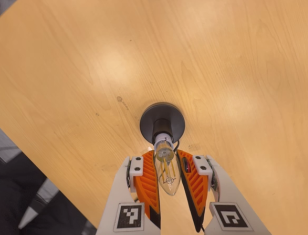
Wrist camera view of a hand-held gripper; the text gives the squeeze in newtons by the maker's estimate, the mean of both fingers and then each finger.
{"total": 12.8, "left": 12.4, "right": 13.2}